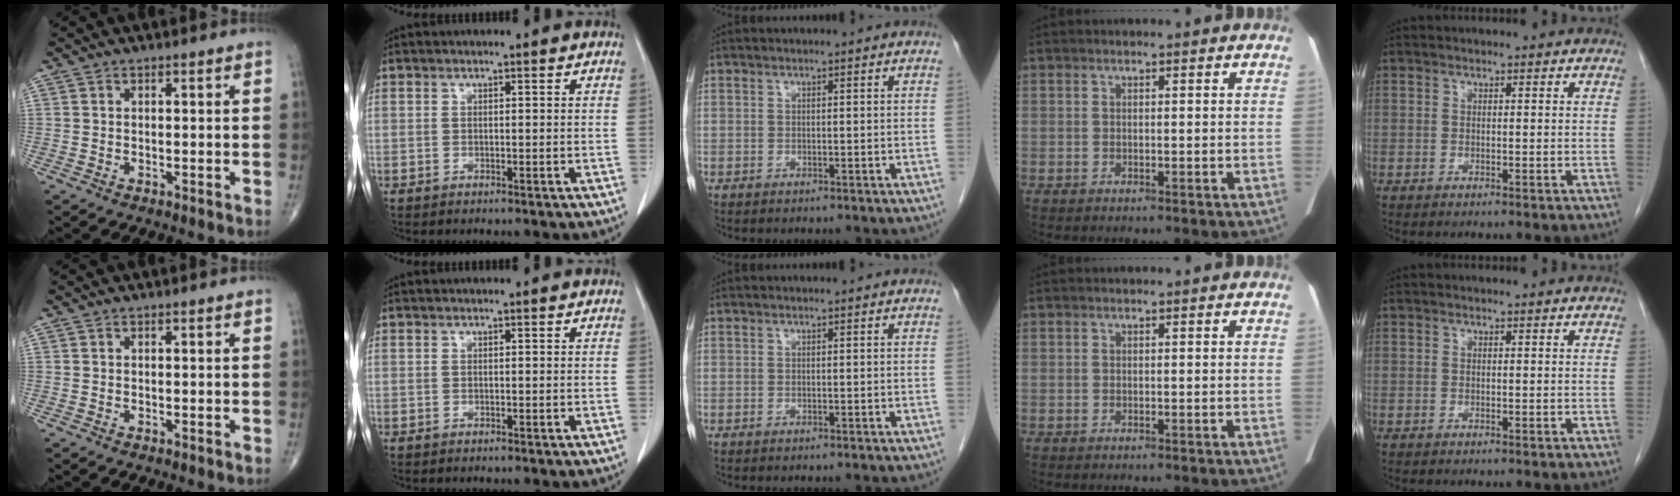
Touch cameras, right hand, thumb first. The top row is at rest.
{}